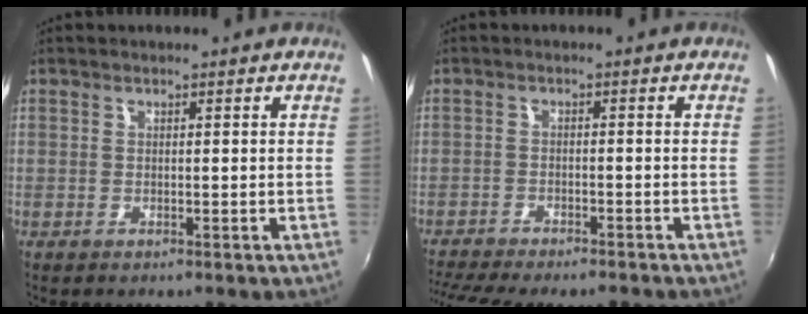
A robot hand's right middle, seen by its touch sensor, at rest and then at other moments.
{"total": 12.1, "force": [-10.7, 1.9, 5.5], "torque": [-0.123, -0.029, -0.163]}